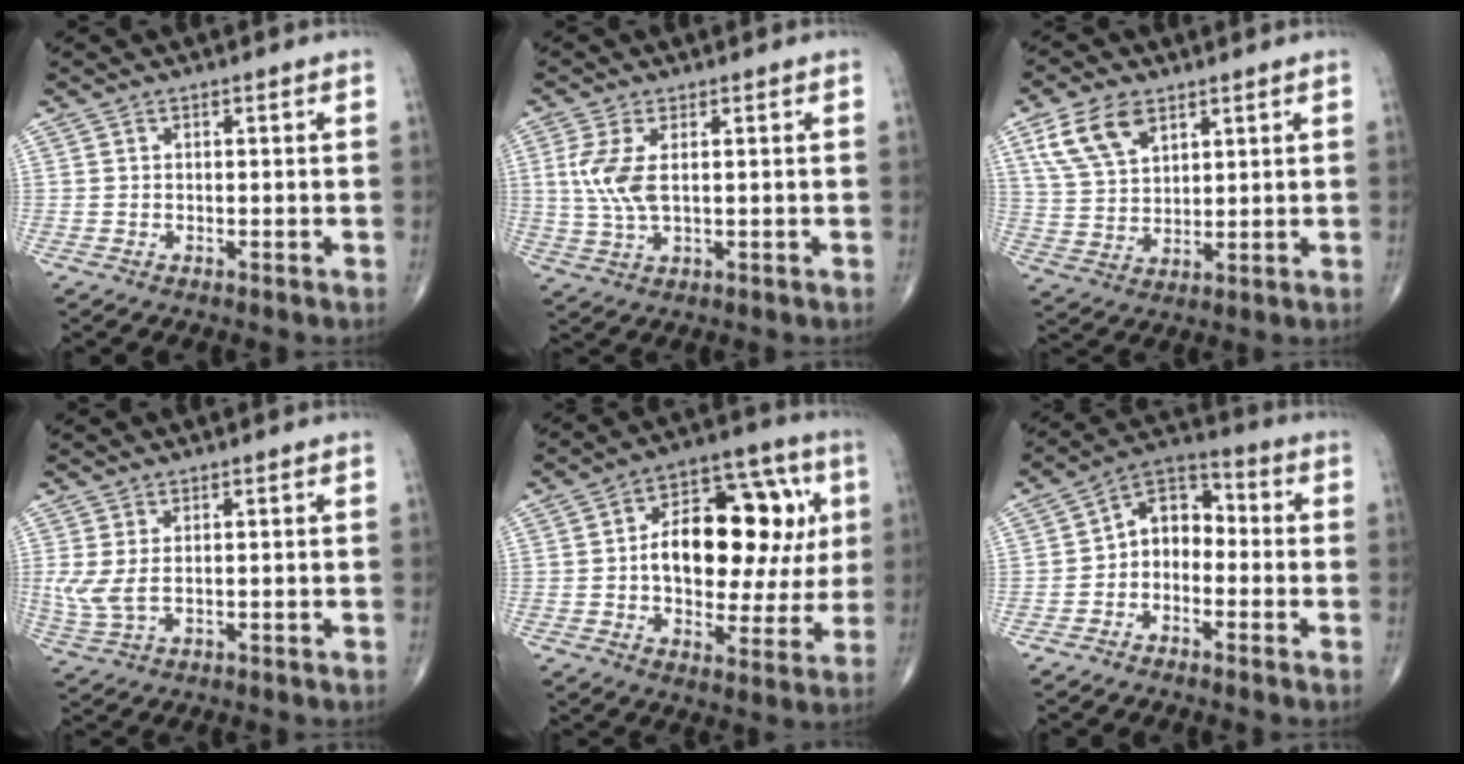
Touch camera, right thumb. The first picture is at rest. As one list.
[{"total": 6.6, "force": [1.1, 2.8, 5.9], "torque": [-0.147, -0.005, 0.028]}, {"total": 10.1, "force": [5.4, 5.8, 6.3], "torque": [-0.110, -0.015, 0.112]}, {"total": 4.6, "force": [0.7, 2.1, 4.0], "torque": [-0.109, -0.002, 0.022]}, {"total": 21.9, "force": [3.2, 12.5, 17.7], "torque": [-0.216, 0.026, 0.048]}, {"total": 7.7, "force": [-1.6, 5.6, 5.0], "torque": [-0.054, 0.039, -0.049]}]